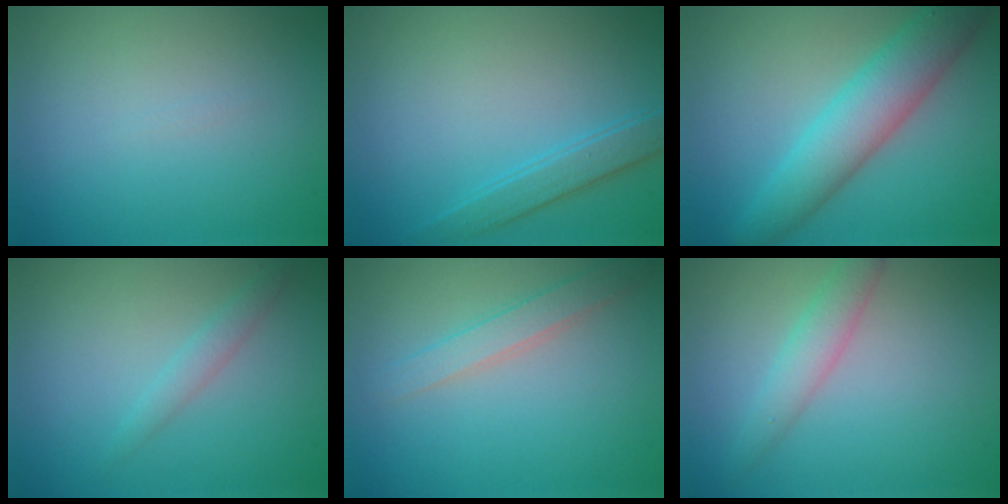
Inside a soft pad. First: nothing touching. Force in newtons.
{"total": 2.2, "press": 2.2, "slide": 0.2}
{"total": 6.1, "press": 6.1, "slide": 0.2}
{"total": 1.3, "press": 1.3, "slide": 0.1}
{"total": 2.1, "press": 2.1, "slide": 0.0}
{"total": 1.7, "press": 1.7, "slide": 0.1}